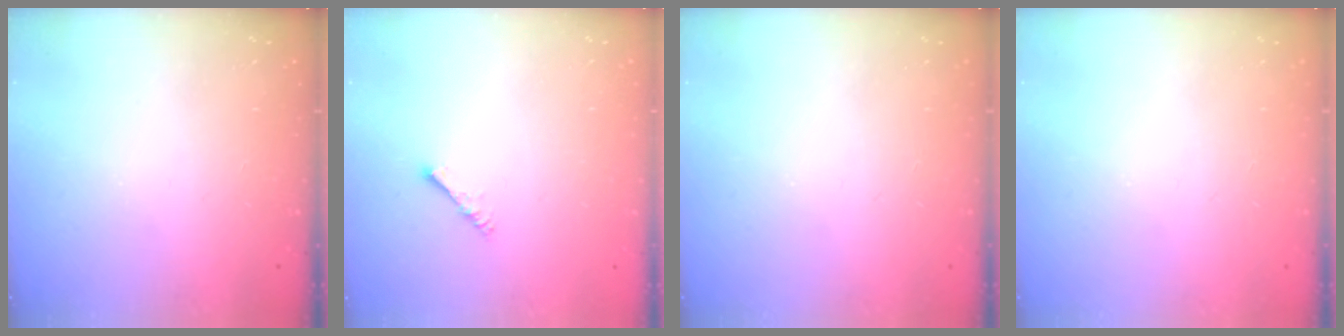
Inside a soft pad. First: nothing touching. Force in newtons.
{"total": 1.4, "press": 1.3, "slide": 0.3}
{"total": 0.0}
{"total": 0.0}